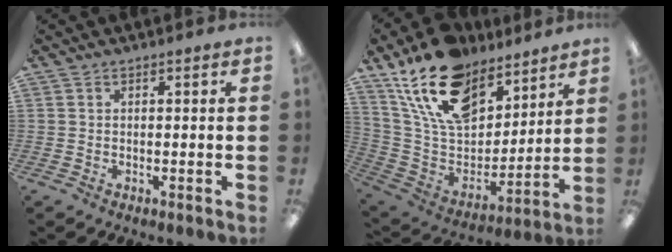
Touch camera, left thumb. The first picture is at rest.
{"total": 20.7, "force": [13.8, 11.2, 10.6], "torque": [-0.202, -0.070, 0.253]}